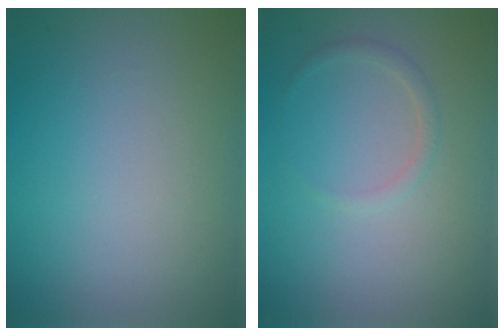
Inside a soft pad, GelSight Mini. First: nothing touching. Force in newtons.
{"total": 0.9, "press": 0.9, "slide": 0.1}